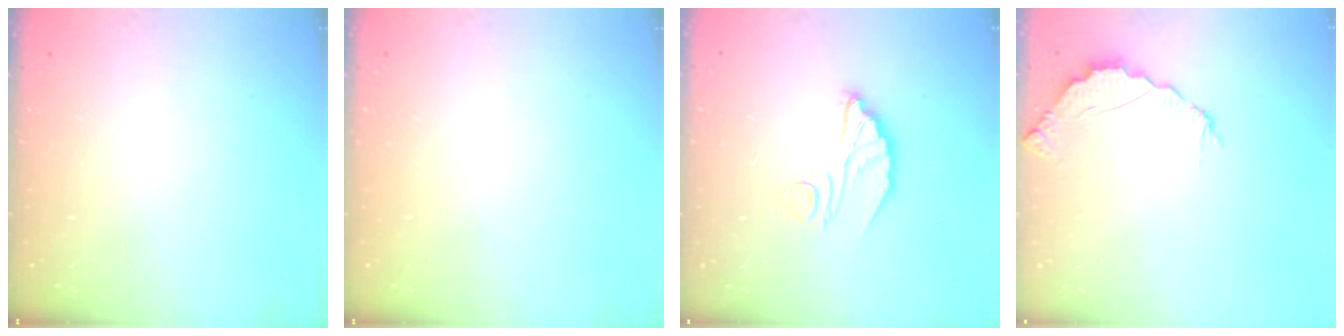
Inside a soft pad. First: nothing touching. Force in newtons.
{"total": 0.0}
{"total": 6.9, "press": 6.9, "slide": 0.7}
{"total": 2.2, "press": 2.2, "slide": 0.2}